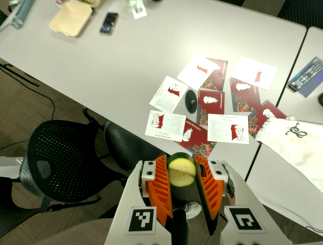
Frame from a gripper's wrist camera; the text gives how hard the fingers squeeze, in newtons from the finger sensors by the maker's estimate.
{"total": 10.8, "left": 10.7, "right": 10.9}